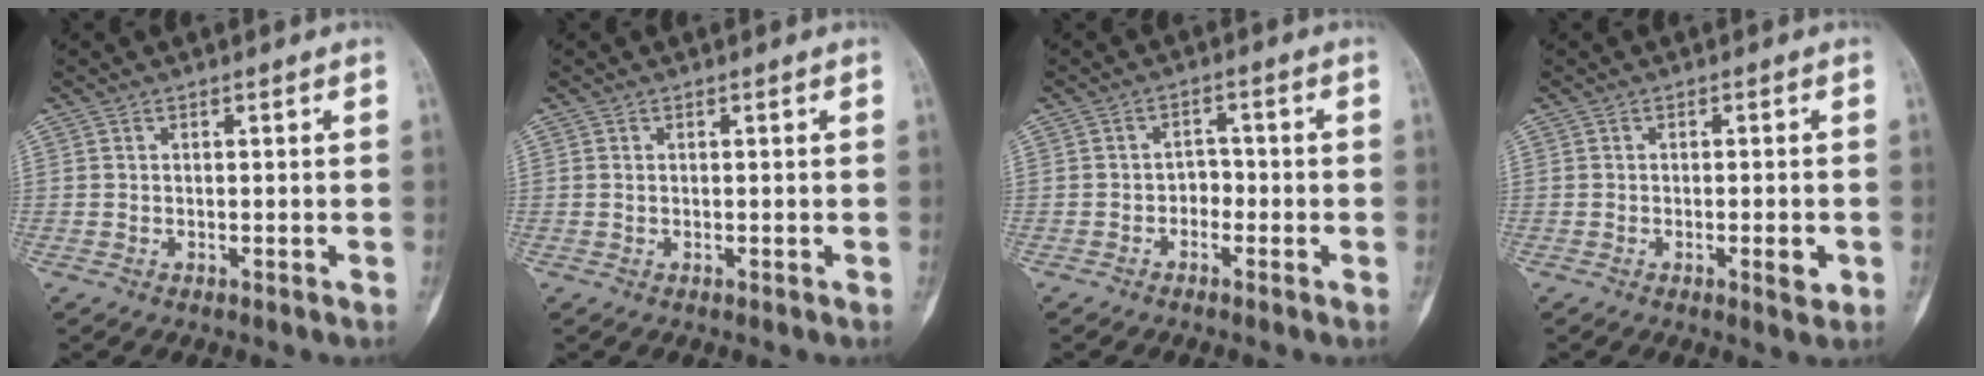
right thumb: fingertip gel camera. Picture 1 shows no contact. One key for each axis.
{"total": 0.0}
{"total": 2.5, "fx": -1.2, "fy": 1.9, "fz": 1.1, "tx": 0.004, "ty": 0.016, "tz": -0.026}
{"total": 3.1, "fx": -1.0, "fy": 1.0, "fz": 2.8, "tx": -0.036, "ty": -0.002, "tz": -0.012}